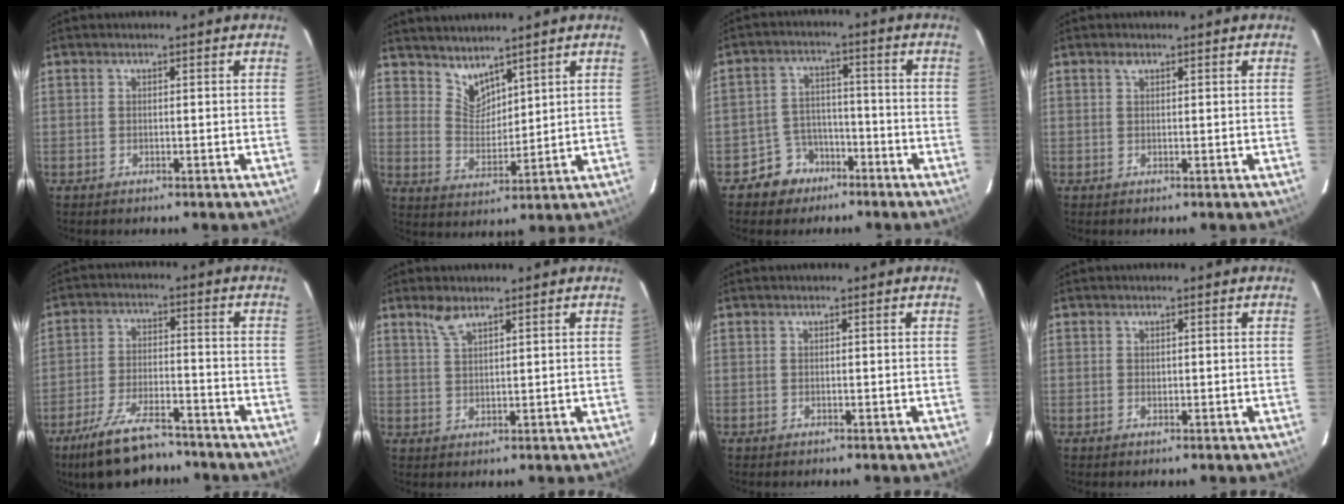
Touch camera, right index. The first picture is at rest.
{"total": 5.7, "force": [5.0, 2.3, 1.7], "torque": [-0.021, -0.002, 0.102]}
{"total": 6.7, "force": [-4.4, 5.1, 0.6], "torque": [-0.026, 0.028, -0.066]}
{"total": 0.8, "force": [0.5, 0.4, 0.5], "torque": [-0.008, 0.003, 0.008]}
{"total": 14.5, "force": [-11.5, 5.1, 7.2], "torque": [-0.160, -0.012, -0.192]}
{"total": 3.2, "force": [2.5, 0.9, 1.8], "torque": [-0.036, 0.004, 0.050]}
{"total": 0.0}
{"total": 0.6, "force": [0.1, 0.5, 0.3], "torque": [-0.003, 0.002, 0.003]}